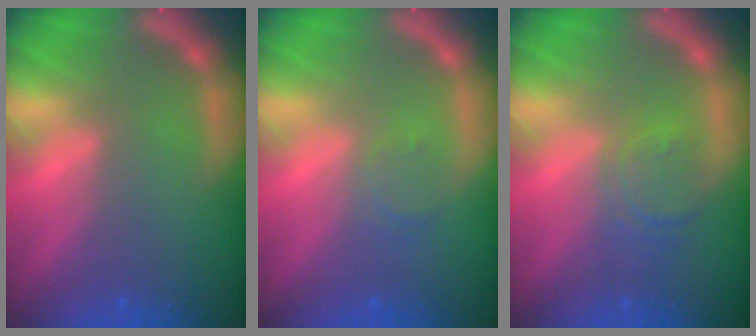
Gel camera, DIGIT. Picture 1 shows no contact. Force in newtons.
{"total": 1.5}
{"total": 3.0}